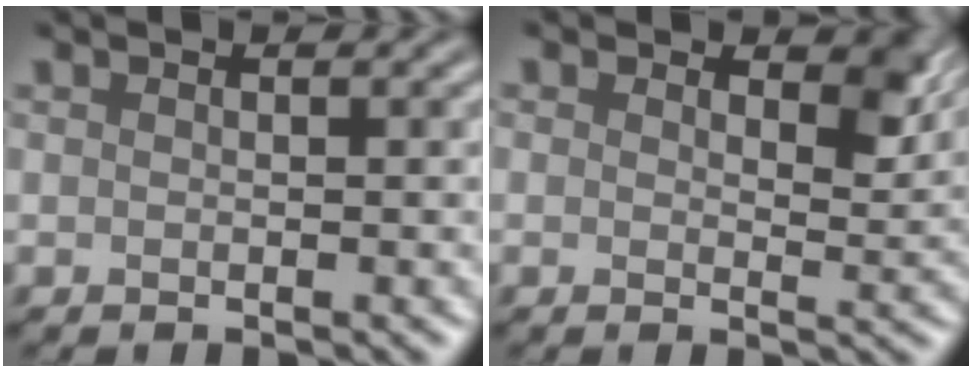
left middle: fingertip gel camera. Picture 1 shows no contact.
{"total": 3.1, "force": [1.6, 1.8, 2.0], "torque": [-0.030, -0.006, 0.020]}